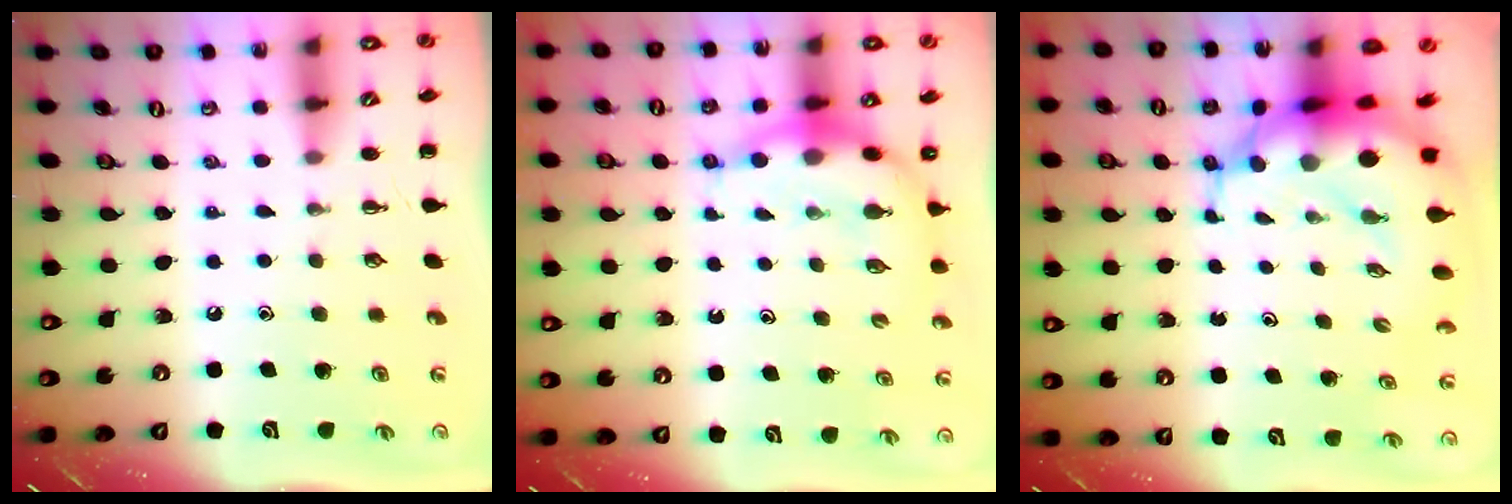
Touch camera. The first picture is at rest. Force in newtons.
{"total": 7.7, "press": 7.5, "slide": 1.5}
{"total": 10.8, "press": 10.4, "slide": 2.8}